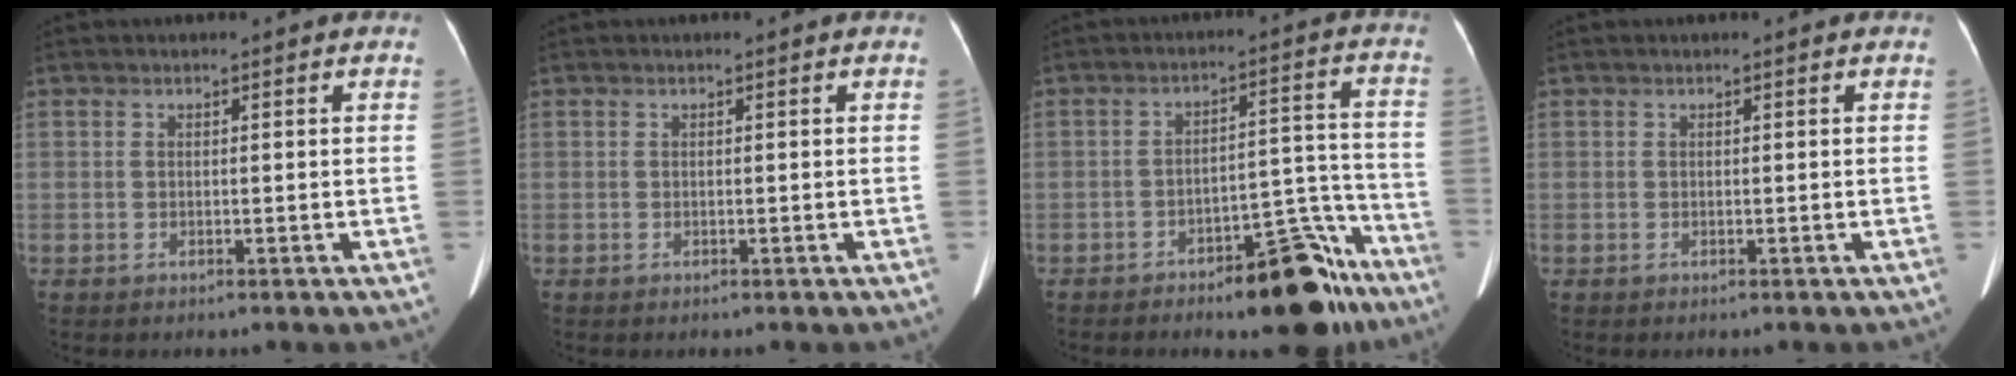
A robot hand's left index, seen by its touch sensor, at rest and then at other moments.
{"total": 0.0}
{"total": 12.5, "force": [-9.1, 3.9, 7.6], "torque": [-0.070, 0.032, -0.132]}
{"total": 0.0}